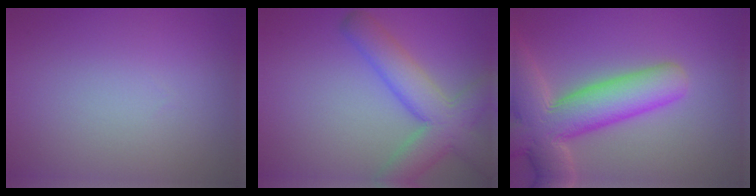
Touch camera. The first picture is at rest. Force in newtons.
{"total": 6.6, "press": 6.6, "slide": 0.3}
{"total": 9.8, "press": 9.7, "slide": 0.9}